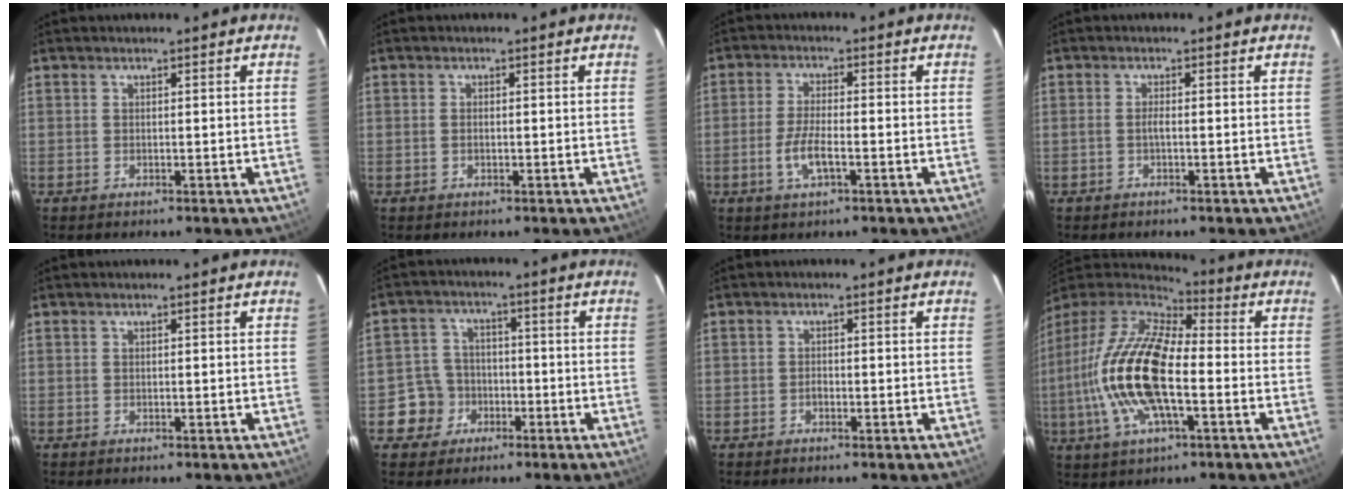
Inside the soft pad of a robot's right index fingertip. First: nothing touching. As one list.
[{"total": 1.2, "force": [-0.2, 0.6, 0.9], "torque": [-0.019, 0.001, -0.004]}, {"total": 5.8, "force": [-2.1, 1.6, 5.1], "torque": [-0.108, -0.003, -0.042]}, {"total": 1.2, "force": [-0.4, 0.1, 1.2], "torque": [-0.023, 0.003, -0.009]}, {"total": 0.0}, {"total": 6.6, "force": [-2.5, 6.1, 0.4], "torque": [-0.022, 0.026, -0.040]}, {"total": 1.1, "force": [-0.5, 0.8, 0.6], "torque": [-0.010, 0.003, -0.009]}, {"total": 20.6, "force": [-3.6, 7.9, 18.7], "torque": [-0.380, -0.009, -0.079]}]